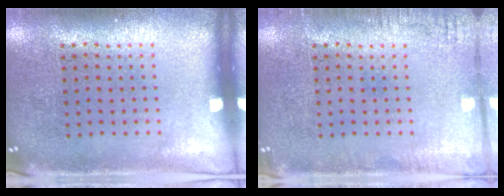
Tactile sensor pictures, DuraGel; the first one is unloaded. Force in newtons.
{"total": 1.5, "press": 1.5, "slide": 0.3}